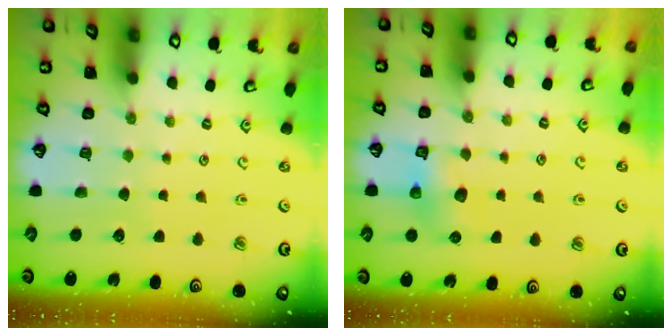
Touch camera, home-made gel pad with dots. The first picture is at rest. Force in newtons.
{"total": 6.8, "press": 6.8, "slide": 0.3}